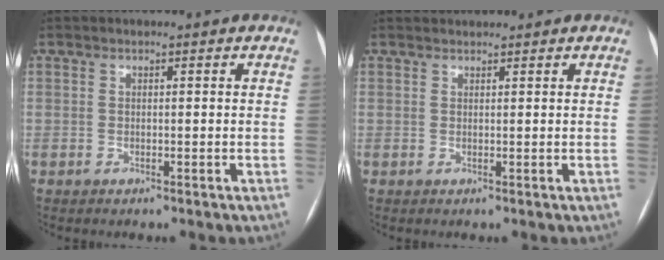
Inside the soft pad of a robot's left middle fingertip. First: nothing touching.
{"total": 1.6, "force": [1.6, 0.0, -0.1], "torque": [-0.003, 0.020, 0.031]}